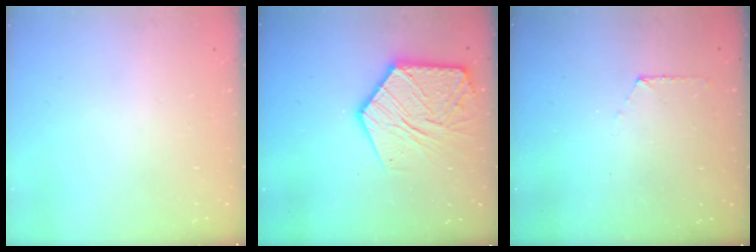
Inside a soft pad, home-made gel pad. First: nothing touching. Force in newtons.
{"total": 17.4, "press": 17.3, "slide": 1.3}
{"total": 5.7, "press": 5.7, "slide": 0.6}